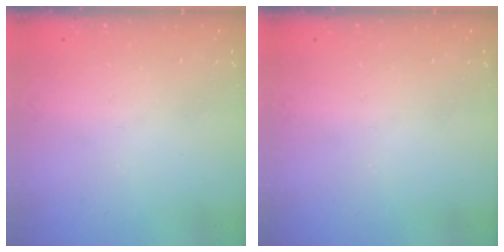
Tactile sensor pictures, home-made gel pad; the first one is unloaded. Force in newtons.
{"total": 0.0}